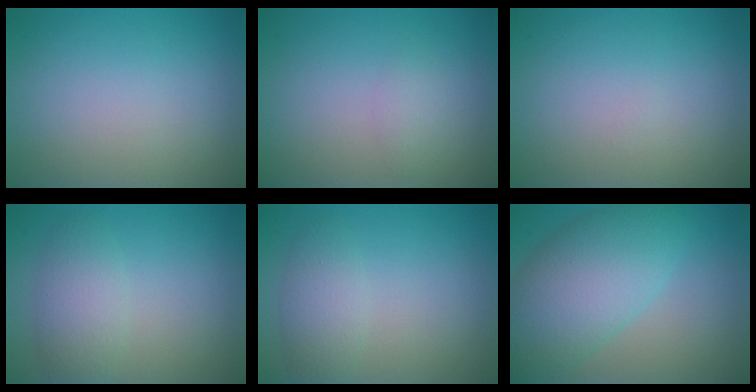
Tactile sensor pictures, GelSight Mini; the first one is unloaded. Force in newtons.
{"total": 1.3, "press": 1.3, "slide": 0.0}
{"total": 0.0}
{"total": 3.1, "press": 3.1, "slide": 0.0}
{"total": 2.5, "press": 2.5, "slide": 0.1}
{"total": 8.2, "press": 8.2, "slide": 0.3}